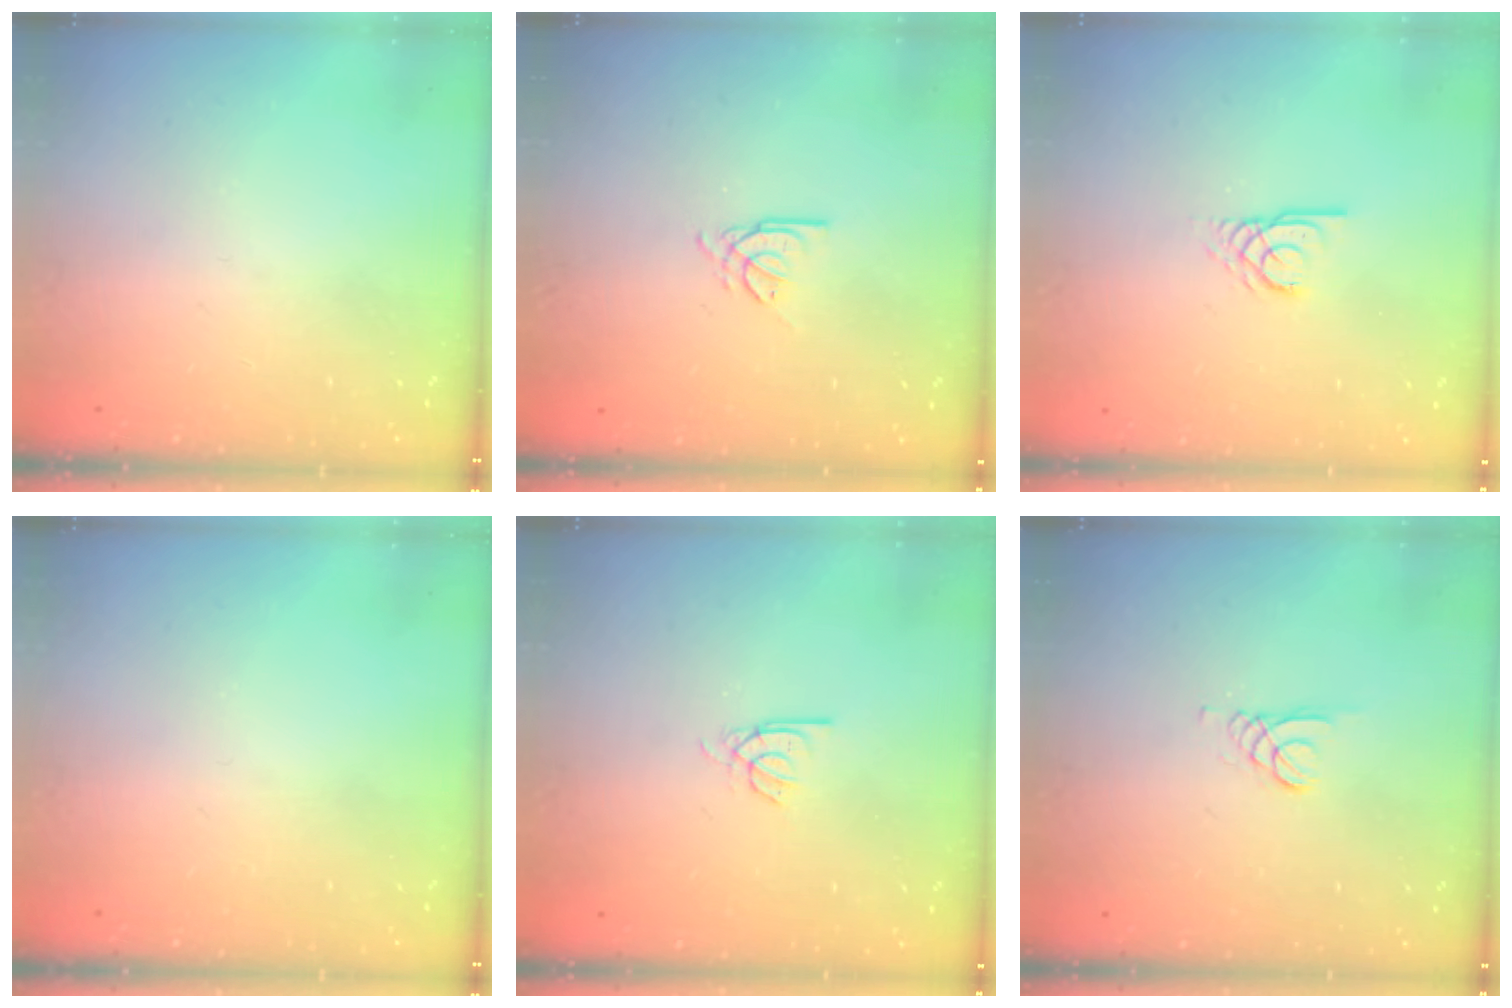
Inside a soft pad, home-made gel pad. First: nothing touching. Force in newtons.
{"total": 0.9, "press": 0.8, "slide": 0.2}
{"total": 2.9, "press": 2.9, "slide": 0.2}
{"total": 0.0}
{"total": 2.2, "press": 2.2, "slide": 0.2}
{"total": 1.5, "press": 1.5, "slide": 0.1}